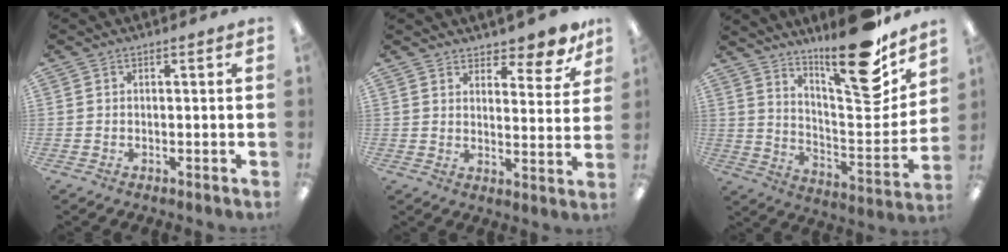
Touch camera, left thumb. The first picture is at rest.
{"total": 7.3, "force": [6.4, 2.1, 2.9], "torque": [-0.029, -0.047, 0.110]}
{"total": 20.2, "force": [15.8, 4.0, 11.9], "torque": [-0.171, -0.122, 0.251]}